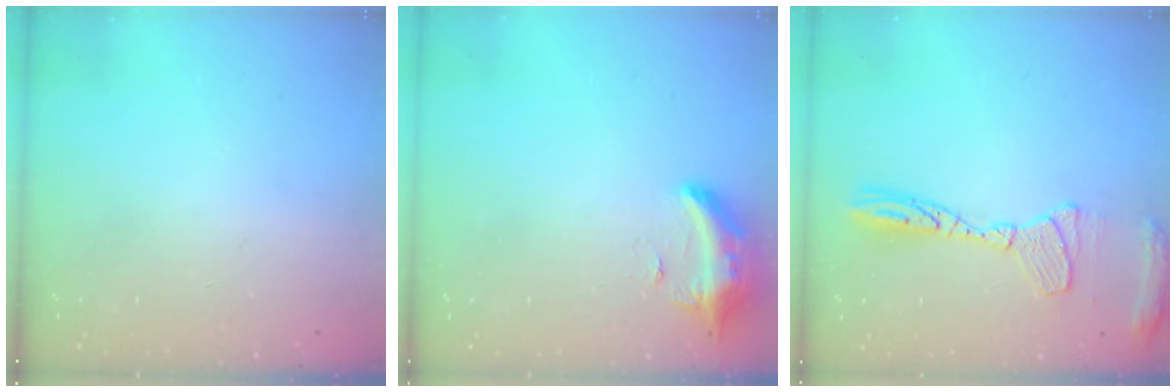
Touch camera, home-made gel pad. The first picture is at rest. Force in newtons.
{"total": 10.4, "press": 9.8, "slide": 3.5}
{"total": 14.2, "press": 14.1, "slide": 1.2}